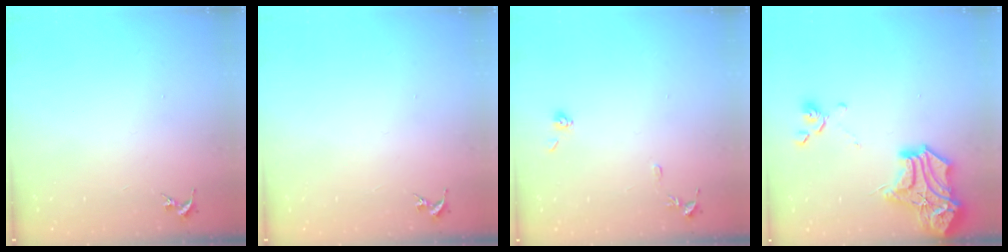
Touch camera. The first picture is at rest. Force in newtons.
{"total": 0.0}
{"total": 7.2, "press": 7.2, "slide": 0.8}
{"total": 19.5, "press": 19.4, "slide": 2.1}